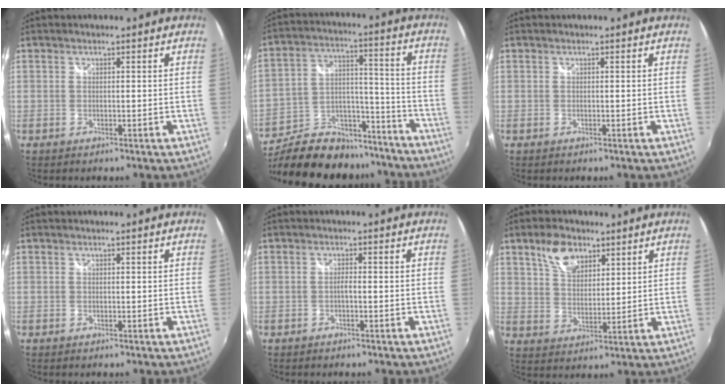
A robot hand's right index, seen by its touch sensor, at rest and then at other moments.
{"total": 23.4, "force": [-18.6, 11.1, 8.9], "torque": [-0.191, 0.042, -0.269]}
{"total": 0.0}
{"total": 0.0}
{"total": 1.1, "force": [-0.4, 0.1, 0.9], "torque": [-0.019, 0.003, -0.010]}
{"total": 7.7, "force": [4.7, 4.3, 4.4], "torque": [-0.078, 0.014, 0.087]}